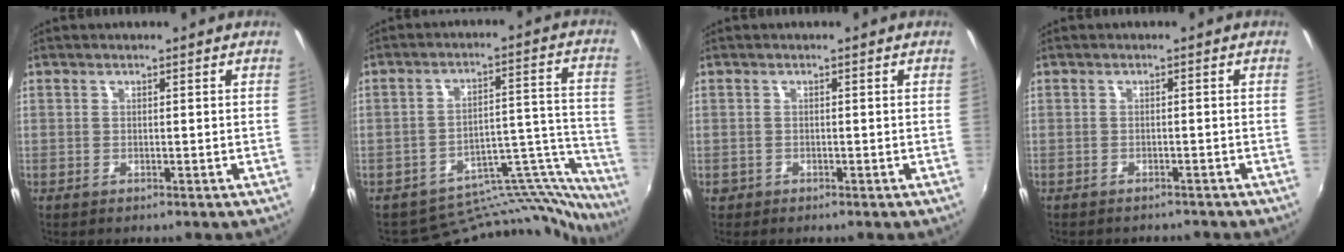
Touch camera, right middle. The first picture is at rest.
{"total": 19.0, "force": [-18.8, 2.7, 1.5], "torque": [0.003, 0.061, -0.277]}
{"total": 1.3, "force": [-0.5, 1.1, 0.4], "torque": [-0.008, -0.003, -0.009]}
{"total": 2.7, "force": [-2.5, 0.7, 0.6], "torque": [-0.018, -0.010, -0.036]}